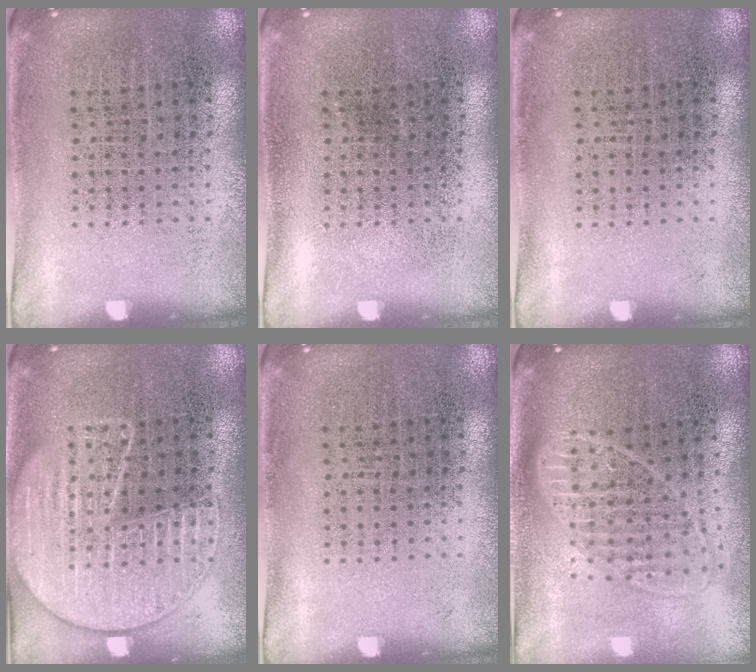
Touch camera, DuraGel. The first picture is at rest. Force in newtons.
{"total": 0.0}
{"total": 0.0}
{"total": 3.1, "press": 3.1, "slide": 0.4}
{"total": 0.0}
{"total": 1.8, "press": 1.5, "slide": 1.0}